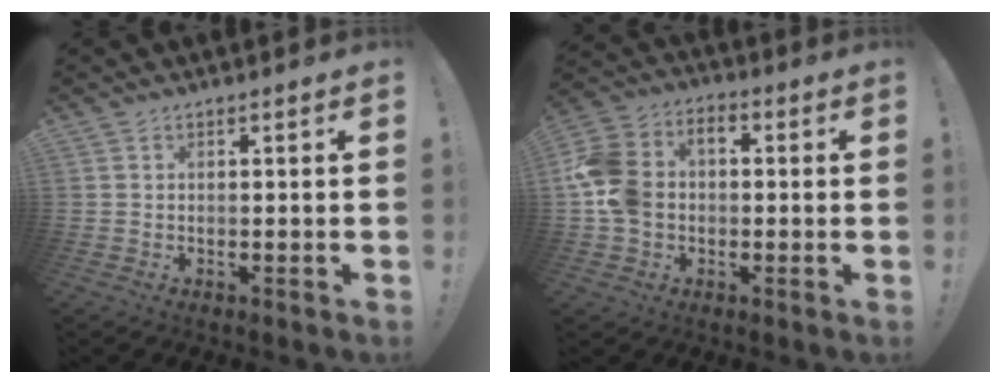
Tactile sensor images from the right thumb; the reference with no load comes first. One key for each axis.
{"total": 12.1, "fx": -1.2, "fy": 9.6, "fz": 7.1, "tx": -0.147, "ty": 0.015, "tz": -0.022}